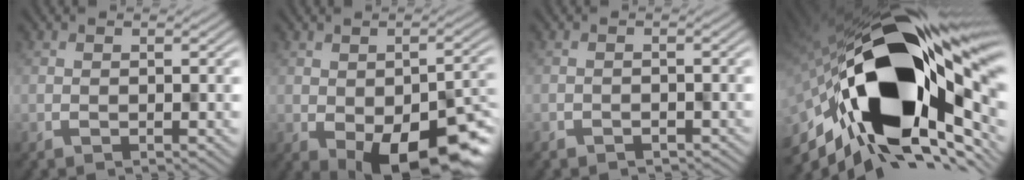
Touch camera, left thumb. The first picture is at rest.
{"total": 12.3, "force": [-5.0, 6.2, 9.4], "torque": [-0.117, -0.029, -0.063]}
{"total": 1.2, "force": [-1.0, 0.3, -0.6], "torque": [0.005, -0.005, -0.009]}
{"total": 21.2, "force": [-2.3, 11.1, 17.9], "torque": [-0.369, -0.067, -0.030]}